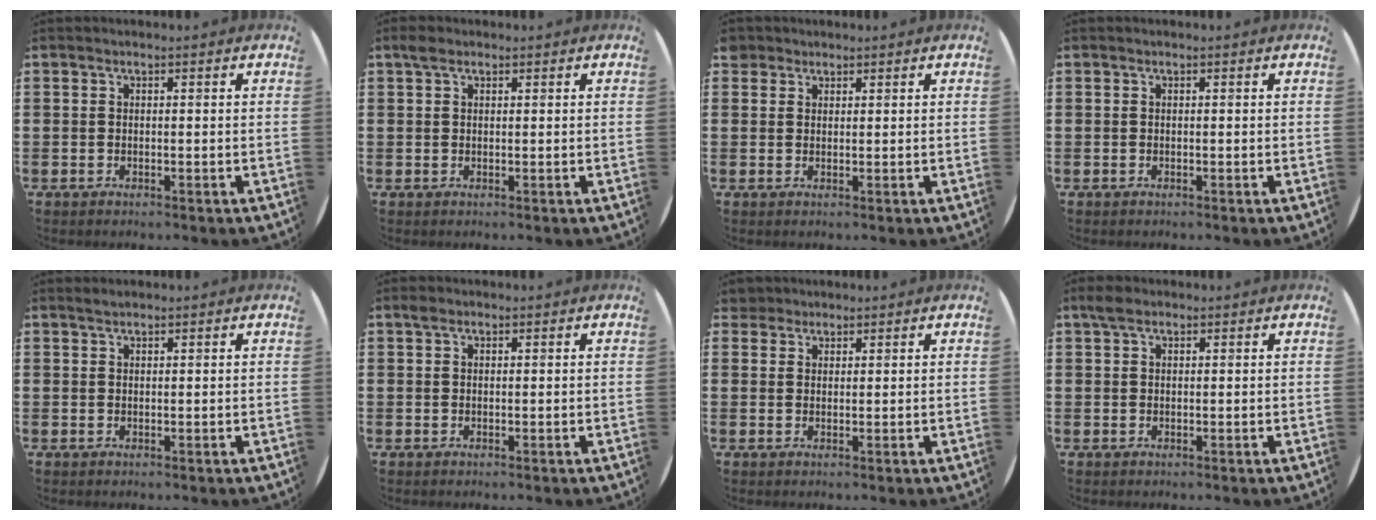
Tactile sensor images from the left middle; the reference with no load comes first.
{"total": 1.4, "force": [1.0, 0.8, 0.5], "torque": [-0.005, 0.002, 0.017]}
{"total": 1.7, "force": [1.4, 0.9, 0.0], "torque": [0.004, 0.001, 0.028]}
{"total": 0.0}
{"total": 0.8, "force": [0.8, 0.1, 0.2], "torque": [-0.004, 0.001, 0.015]}
{"total": 0.9, "force": [0.7, 0.5, 0.2], "torque": [0.001, 0.001, 0.011]}
{"total": 2.2, "force": [2.0, 0.9, 0.1], "torque": [-0.006, 0.006, 0.040]}
{"total": 1.7, "force": [1.2, 0.9, 0.8], "torque": [-0.011, 0.002, 0.021]}